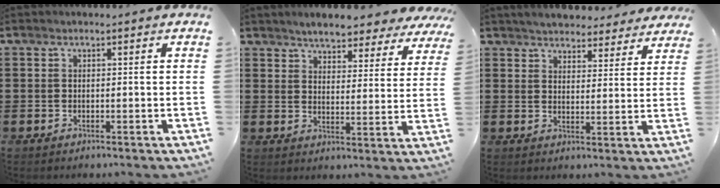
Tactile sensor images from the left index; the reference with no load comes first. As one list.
[{"total": 4.4, "force": [4.3, 0.4, 0.5], "torque": [-0.032, -0.023, 0.075]}, {"total": 4.3, "force": [4.2, 0.5, 0.4], "torque": [-0.026, -0.018, 0.075]}]